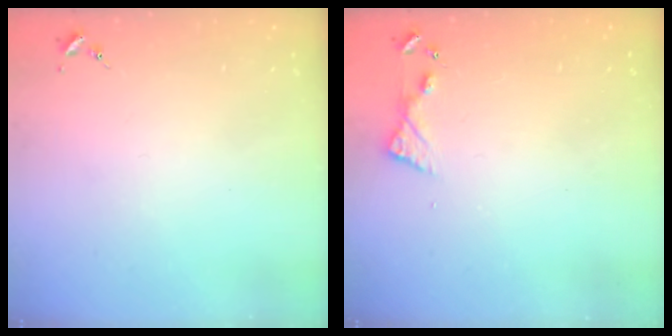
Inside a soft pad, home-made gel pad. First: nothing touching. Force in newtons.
{"total": 5.5, "press": 5.5, "slide": 0.4}